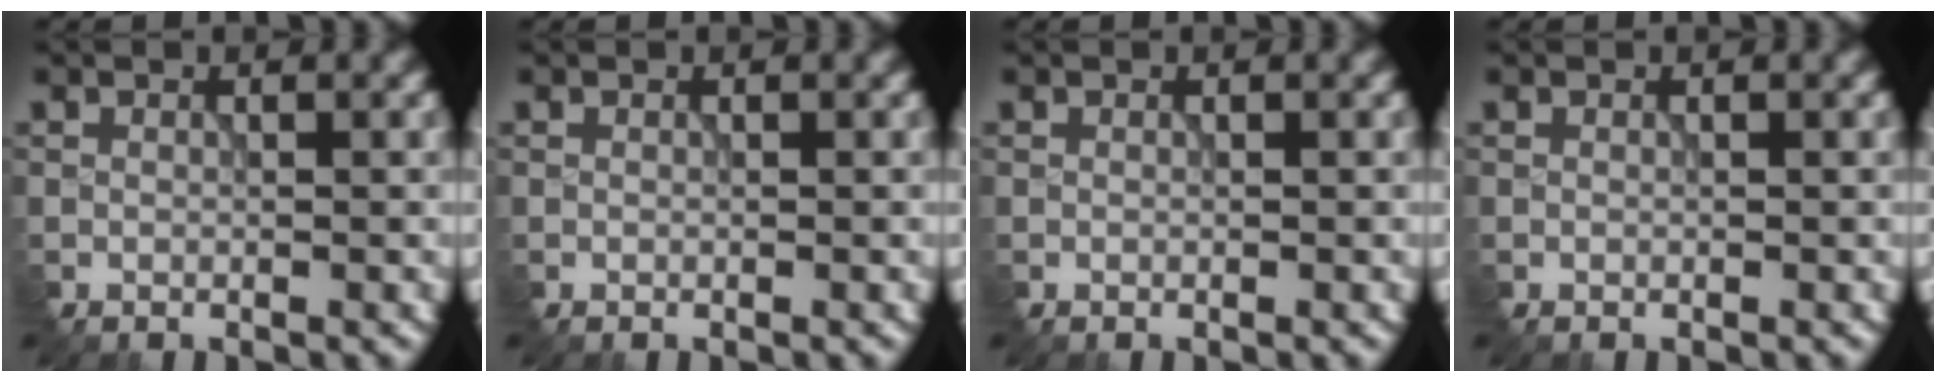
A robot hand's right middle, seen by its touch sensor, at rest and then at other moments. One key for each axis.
{"total": 0.0}
{"total": 0.0}
{"total": 0.0}